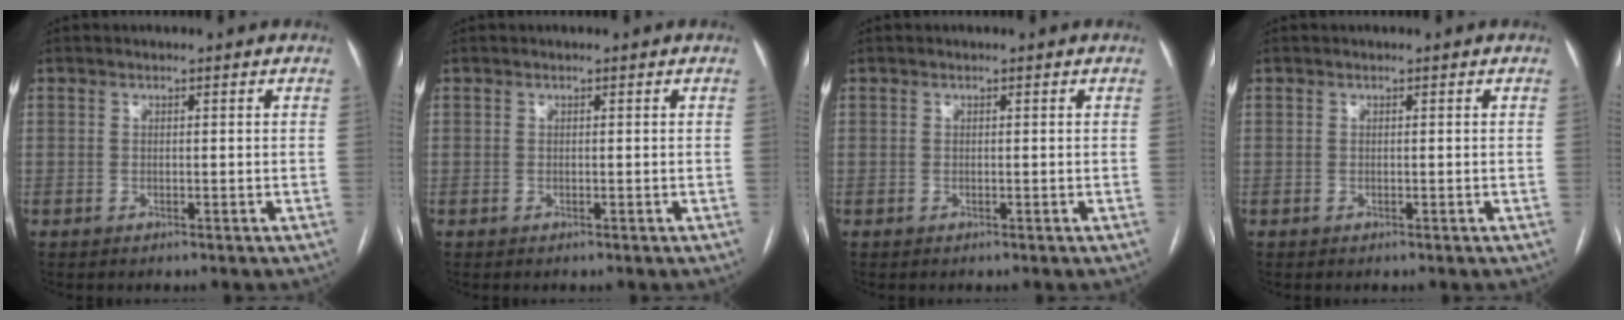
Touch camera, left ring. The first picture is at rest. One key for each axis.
{"total": 0.0}
{"total": 0.0}
{"total": 0.0}